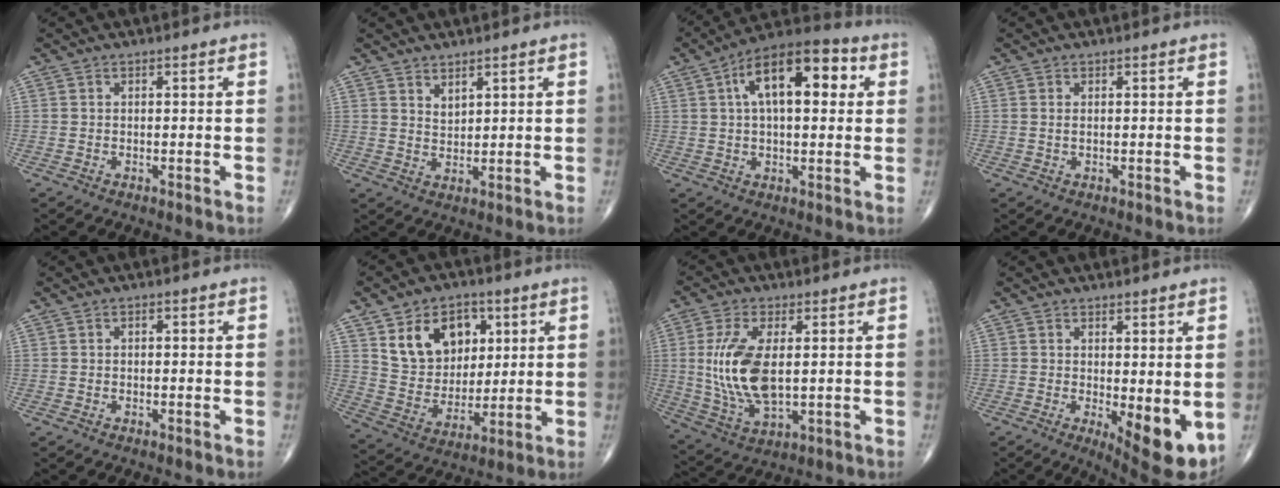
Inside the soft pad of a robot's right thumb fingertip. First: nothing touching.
{"total": 2.5, "force": [2.0, 1.1, 1.1], "torque": [-0.013, -0.020, 0.041]}
{"total": 15.9, "force": [4.3, 7.5, 13.3], "torque": [-0.191, 0.026, 0.060]}
{"total": 0.6, "force": [0.2, 0.2, 0.5], "torque": [-0.014, 0.000, 0.005]}
{"total": 0.6, "force": [0.1, 0.3, 0.4], "torque": [-0.006, 0.001, 0.000]}
{"total": 14.9, "force": [5.8, 10.9, 8.4], "torque": [-0.095, -0.024, 0.113]}
{"total": 13.4, "force": [1.1, 6.3, 11.8], "torque": [-0.246, -0.013, 0.033]}
{"total": 9.0, "force": [-1.2, 3.2, 8.3], "torque": [-0.106, -0.023, -0.006]}